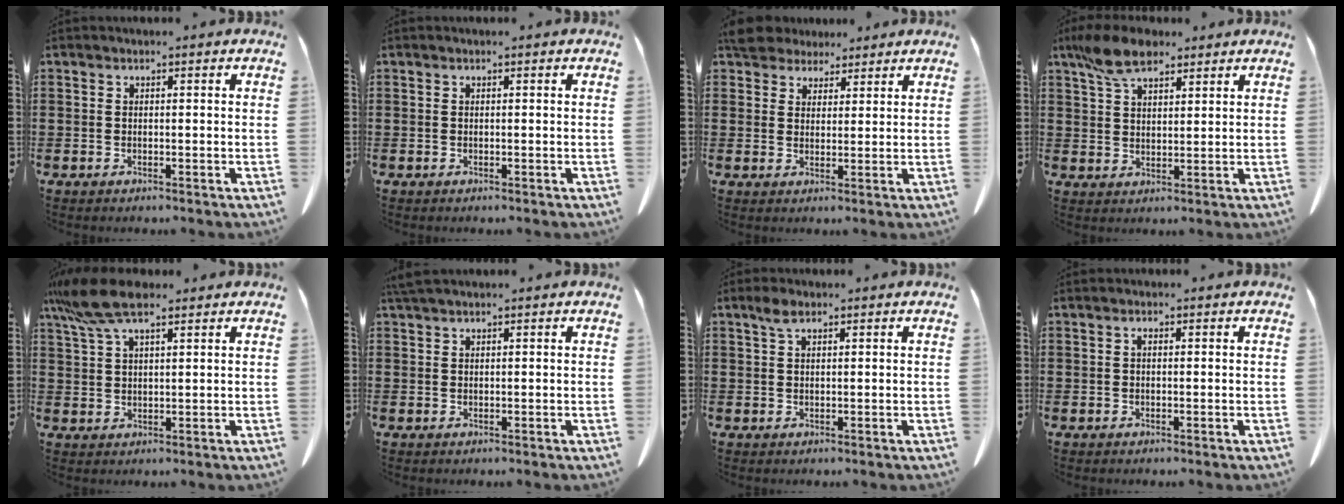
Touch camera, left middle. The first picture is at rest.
{"total": 0.0}
{"total": 5.2, "force": [4.7, 2.0, 1.0], "torque": [-0.040, -0.001, 0.090]}
{"total": 7.6, "force": [5.4, 3.3, 4.3], "torque": [-0.101, 0.001, 0.101]}
{"total": 8.4, "force": [5.9, 2.3, 5.6], "torque": [-0.135, -0.010, 0.106]}
{"total": 1.7, "force": [1.4, 0.3, 0.9], "torque": [-0.022, 0.000, 0.027]}
{"total": 2.2, "force": [1.3, 1.0, 1.5], "torque": [-0.036, 0.004, 0.023]}
{"total": 0.6, "force": [0.2, 0.3, 0.5], "torque": [-0.012, 0.001, 0.005]}